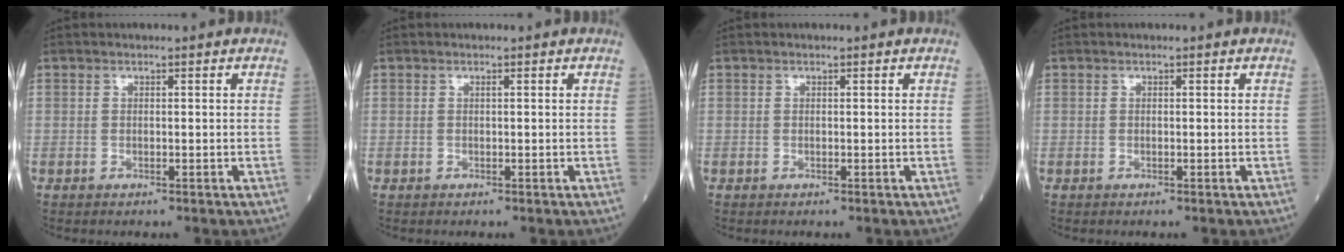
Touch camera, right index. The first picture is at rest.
{"total": 0.0}
{"total": 0.0}
{"total": 0.0}